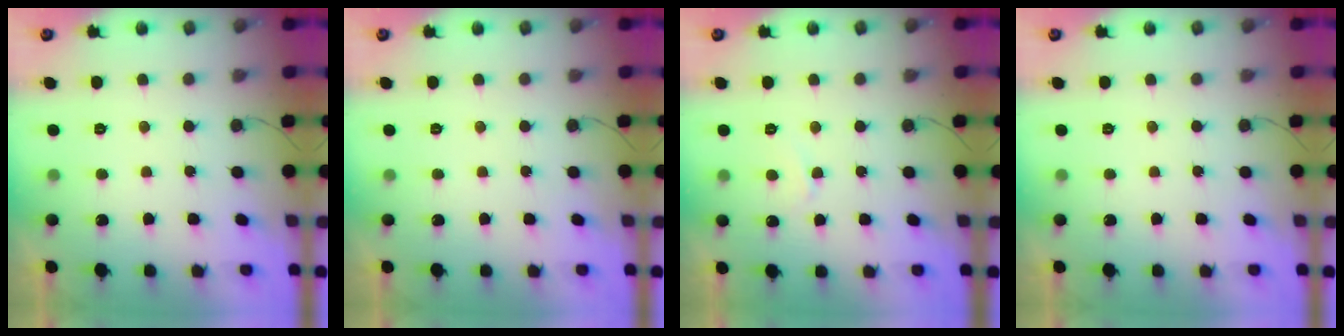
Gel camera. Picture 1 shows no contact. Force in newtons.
{"total": 0.0}
{"total": 3.7, "press": 3.7, "slide": 0.3}
{"total": 0.0}